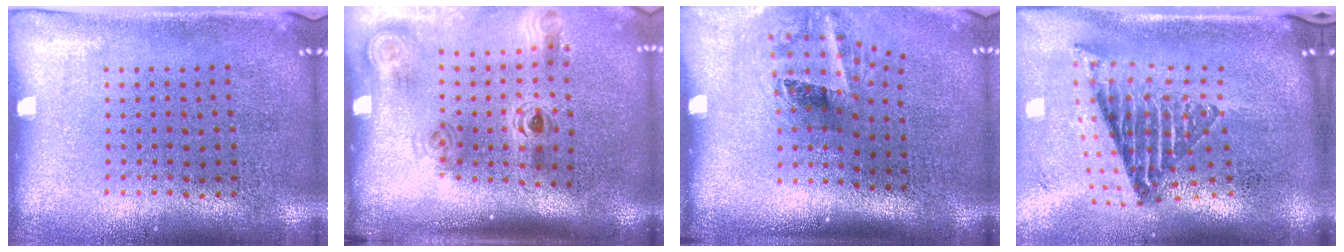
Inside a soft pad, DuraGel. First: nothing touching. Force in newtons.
{"total": 1.8, "press": 1.3, "slide": 1.3}
{"total": 2.1, "press": 1.3, "slide": 1.6}
{"total": 2.2, "press": 1.5, "slide": 1.6}